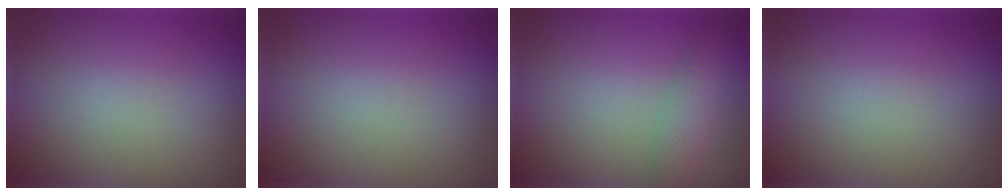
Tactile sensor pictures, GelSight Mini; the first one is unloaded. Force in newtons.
{"total": 0.0}
{"total": 2.8, "press": 2.8, "slide": 0.1}
{"total": 0.0}